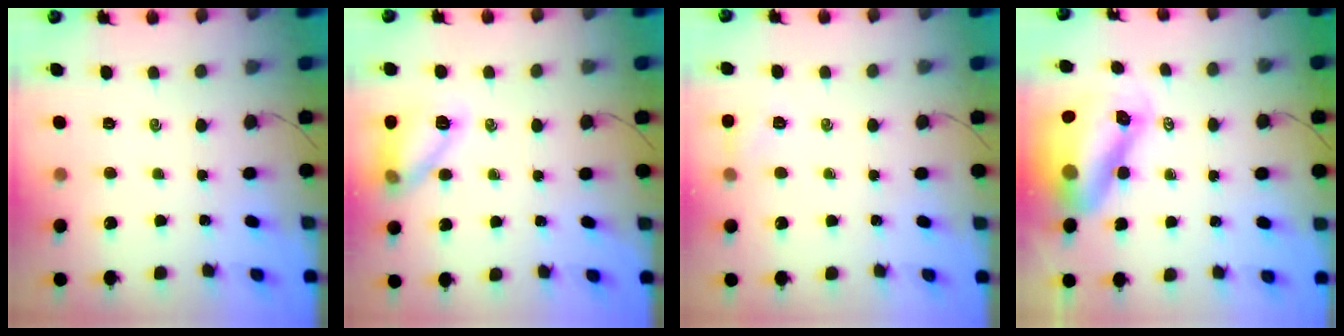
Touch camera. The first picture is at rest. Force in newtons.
{"total": 12.3, "press": 12.3, "slide": 0.3}
{"total": 5.8, "press": 5.6, "slide": 1.7}
{"total": 12.2, "press": 11.6, "slide": 3.7}